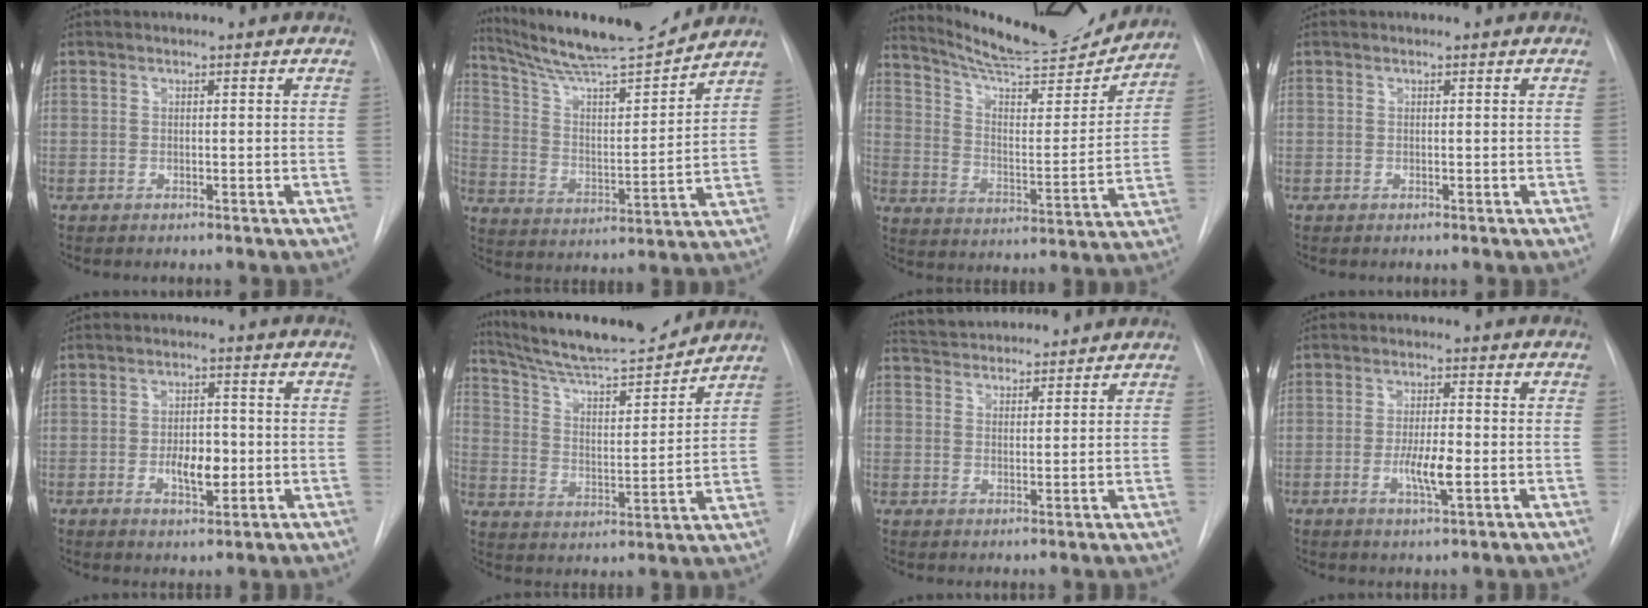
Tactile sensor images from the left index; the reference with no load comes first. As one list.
[{"total": 15.9, "force": [14.9, 0.1, 5.6], "torque": [-0.101, -0.021, 0.247]}, {"total": 19.4, "force": [18.3, 2.0, 6.3], "torque": [-0.103, -0.040, 0.266]}, {"total": 0.0}, {"total": 5.5, "force": [-1.9, 2.4, 4.5], "torque": [-0.074, -0.005, -0.025]}, {"total": 16.6, "force": [15.3, 1.2, 6.1], "torque": [-0.108, -0.011, 0.248]}, {"total": 6.4, "force": [6.2, 0.9, 1.4], "torque": [-0.028, 0.027, 0.097]}, {"total": 5.3, "force": [-2.0, 0.8, 4.9], "torque": [-0.092, -0.011, -0.032]}]